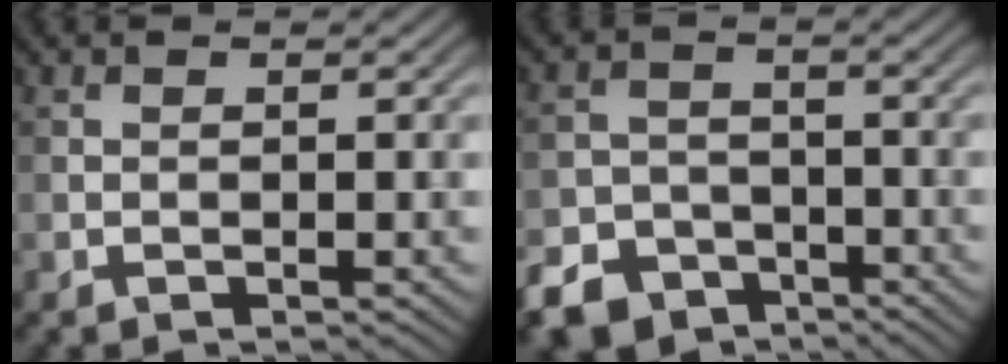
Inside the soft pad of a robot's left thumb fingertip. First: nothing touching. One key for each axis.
{"total": 6.8, "fx": -4.8, "fy": 4.3, "fz": 2.1, "tx": -0.044, "ty": -0.009, "tz": -0.093}